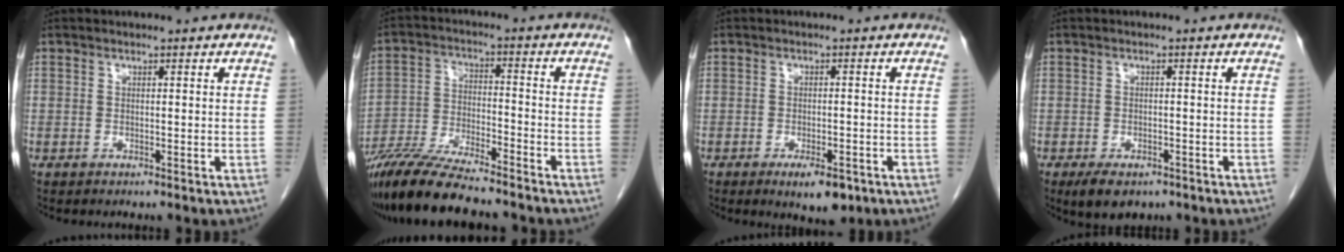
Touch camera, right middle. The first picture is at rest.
{"total": 13.9, "force": [-12.0, 1.6, 6.8], "torque": [-0.123, -0.021, -0.208]}
{"total": 5.3, "force": [-3.0, 1.9, 3.9], "torque": [-0.053, -0.004, -0.034]}
{"total": 5.2, "force": [-3.5, 2.7, 2.7], "torque": [-0.044, -0.005, -0.050]}